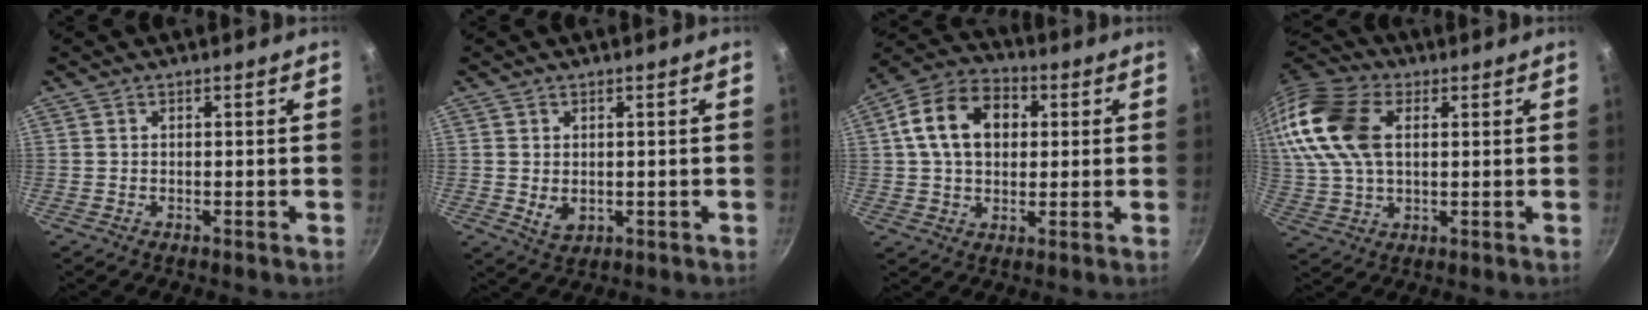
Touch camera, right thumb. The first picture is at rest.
{"total": 3.4, "force": [0.2, 2.5, 2.3], "torque": [-0.037, -0.011, 0.009]}
{"total": 14.1, "force": [2.8, 10.2, 9.3], "torque": [-0.137, 0.019, 0.033]}
{"total": 19.4, "force": [4.7, 12.4, 14.2], "torque": [-0.298, 0.014, 0.082]}